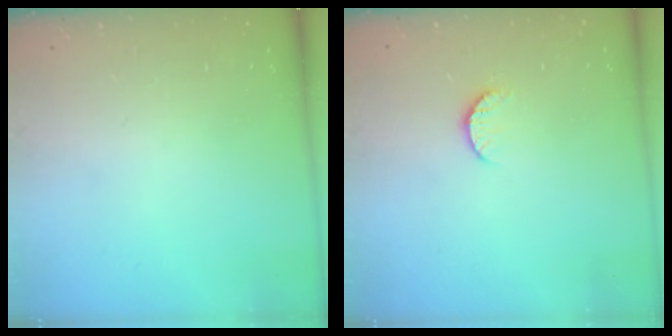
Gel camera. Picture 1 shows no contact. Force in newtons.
{"total": 5.2, "press": 5.2, "slide": 0.4}